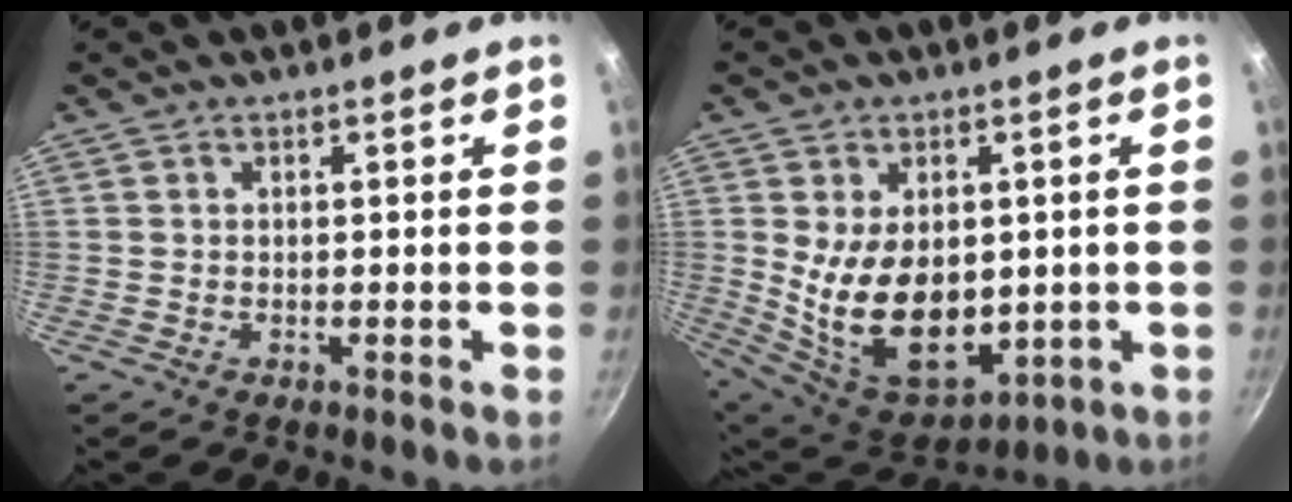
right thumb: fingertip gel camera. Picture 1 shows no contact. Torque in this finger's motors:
{"motor_torque": [-0.35, 1.93, -0.01, 0.10, 0.20]}